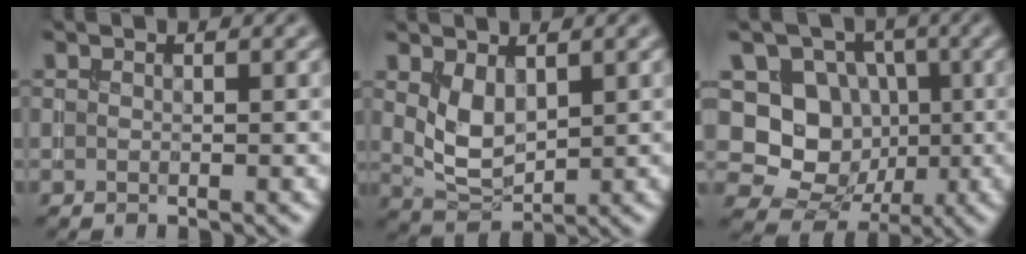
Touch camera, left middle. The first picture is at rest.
{"total": 3.5, "force": [1.2, 2.0, 2.6], "torque": [-0.059, -0.009, 0.032]}
{"total": 8.3, "force": [0.3, 7.4, 3.6], "torque": [-0.059, -0.005, -0.017]}